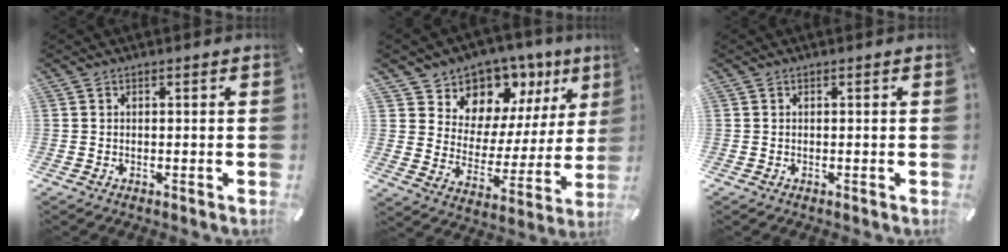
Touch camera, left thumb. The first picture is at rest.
{"total": 9.8, "force": [7.1, 6.8, -0.6], "torque": [0.014, -0.101, 0.127]}
{"total": 0.0}